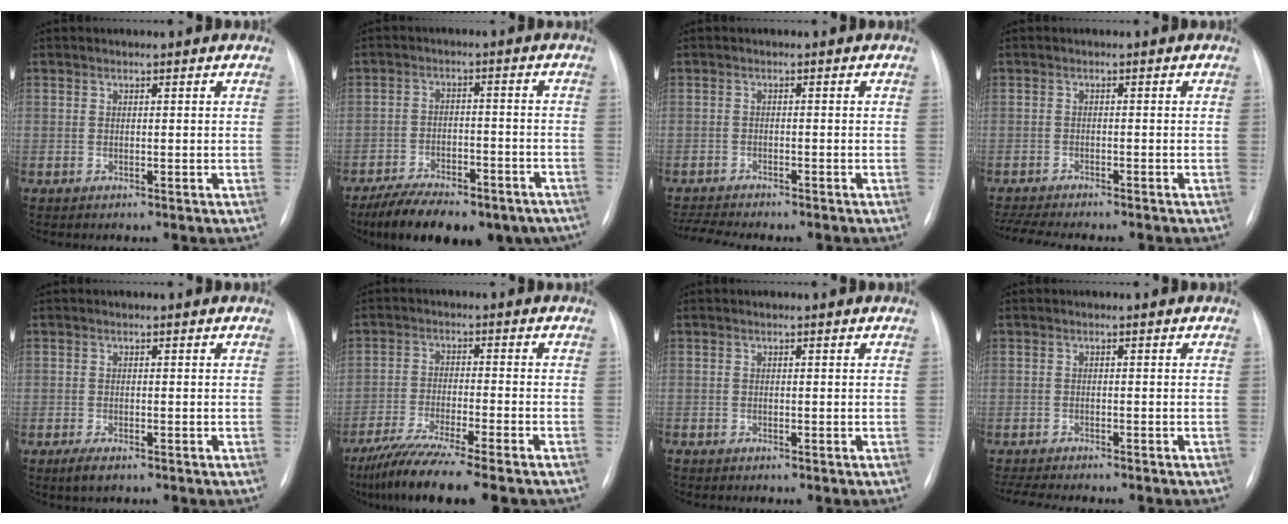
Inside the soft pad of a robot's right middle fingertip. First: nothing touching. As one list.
[{"total": 18.1, "force": [-14.0, 7.0, 9.0], "torque": [-0.128, 0.006, -0.194]}, {"total": 6.7, "force": [-6.1, 0.5, 2.5], "torque": [-0.037, -0.006, -0.092]}, {"total": 11.0, "force": [-9.7, 1.5, 5.0], "torque": [-0.074, -0.009, -0.138]}, {"total": 2.3, "force": [-1.4, 0.8, 1.7], "torque": [-0.037, -0.005, -0.021]}, {"total": 12.5, "force": [-9.9, 0.3, 7.7], "torque": [-0.125, -0.034, -0.157]}, {"total": 0.0}, {"total": 8.7, "force": [-7.7, 1.3, 4.0], "torque": [-0.057, -0.006, -0.110]}]